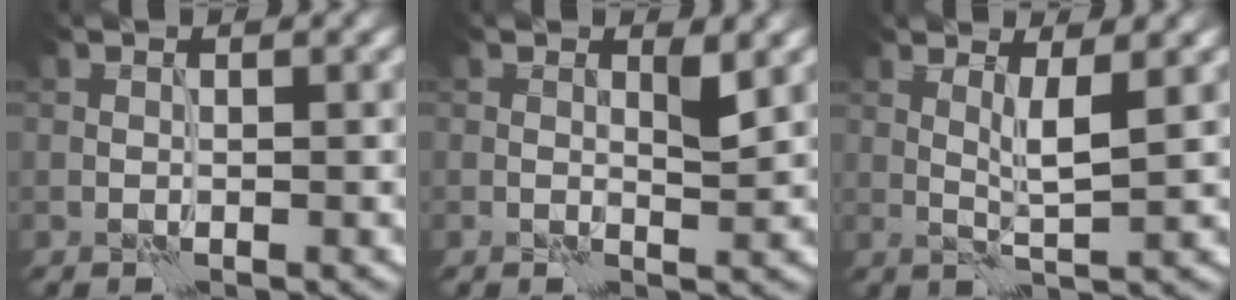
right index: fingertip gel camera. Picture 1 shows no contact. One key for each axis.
{"total": 1.5, "fx": 0.5, "fy": 0.4, "fz": 1.3, "tx": -0.019, "ty": -0.004, "tz": 0.006}
{"total": 2.3, "fx": 0.9, "fy": 0.1, "fz": 2.2, "tx": -0.042, "ty": -0.005, "tz": 0.019}